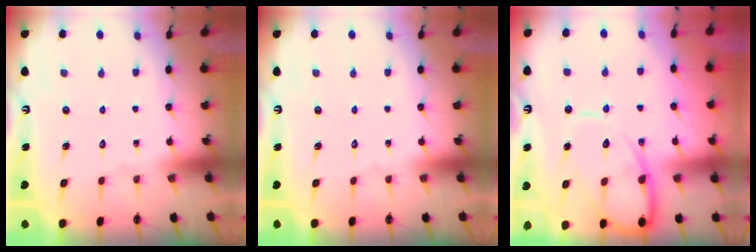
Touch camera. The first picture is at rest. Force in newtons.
{"total": 0.0}
{"total": 11.9, "press": 11.8, "slide": 1.2}